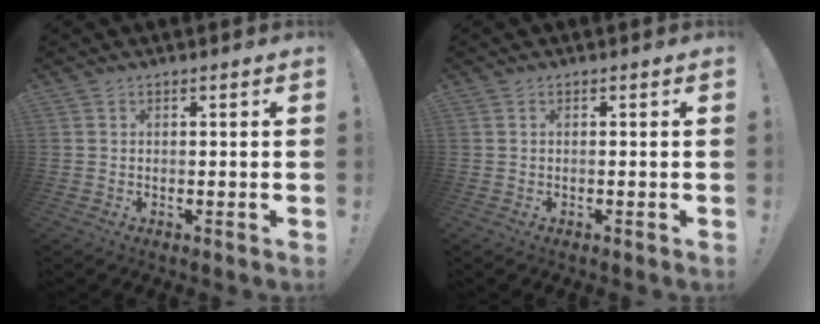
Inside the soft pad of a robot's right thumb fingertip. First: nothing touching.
{"total": 0.0}